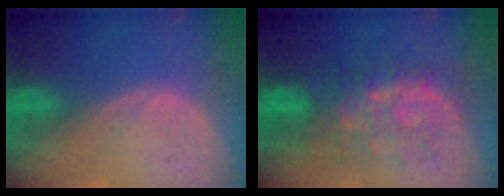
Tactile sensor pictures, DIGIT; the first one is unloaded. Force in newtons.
{"total": 8.6, "press": 8.3, "slide": 2.1}